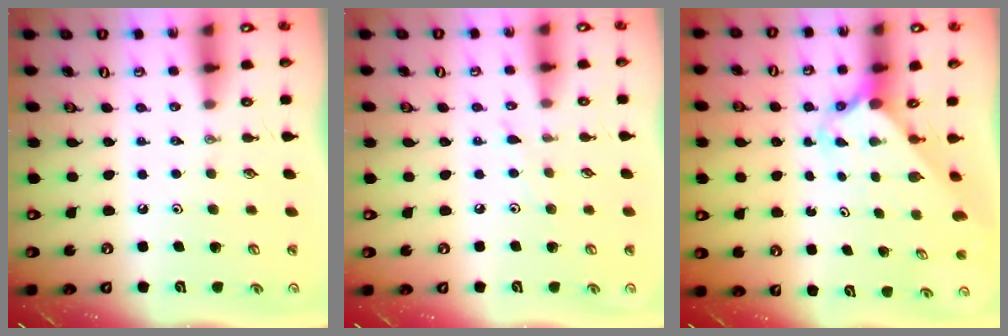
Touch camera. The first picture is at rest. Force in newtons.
{"total": 3.6, "press": 3.5, "slide": 0.6}
{"total": 2.1, "press": 2.1, "slide": 0.1}